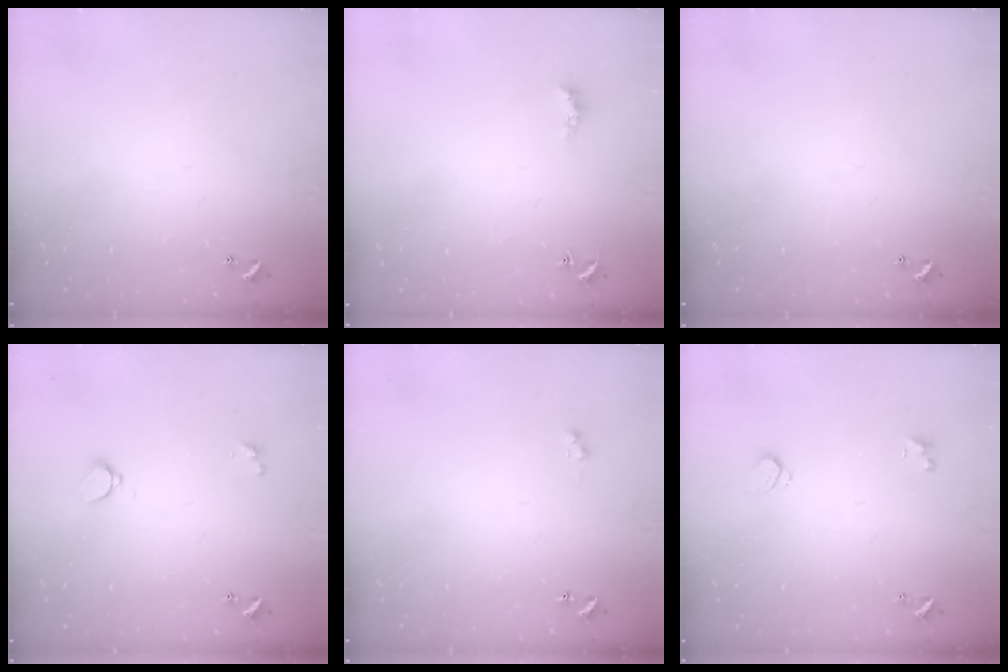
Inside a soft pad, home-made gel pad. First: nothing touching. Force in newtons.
{"total": 2.2, "press": 2.1, "slide": 0.5}
{"total": 0.0}
{"total": 2.9, "press": 2.3, "slide": 1.9}
{"total": 1.0, "press": 0.9, "slide": 0.5}
{"total": 1.8, "press": 1.7, "slide": 0.6}